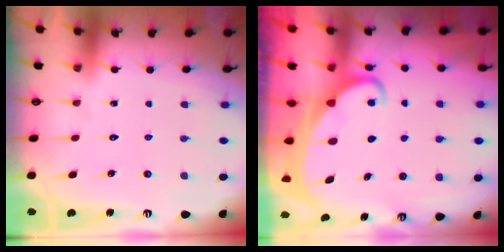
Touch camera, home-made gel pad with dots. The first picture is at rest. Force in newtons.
{"total": 3.0, "press": 2.9, "slide": 0.3}